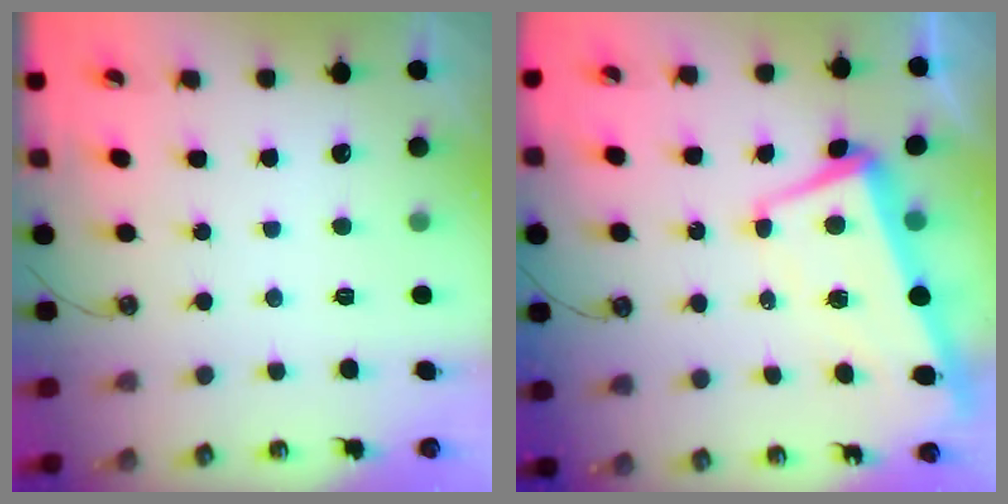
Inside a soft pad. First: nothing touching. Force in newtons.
{"total": 1.6, "press": 0.1, "slide": 1.6}